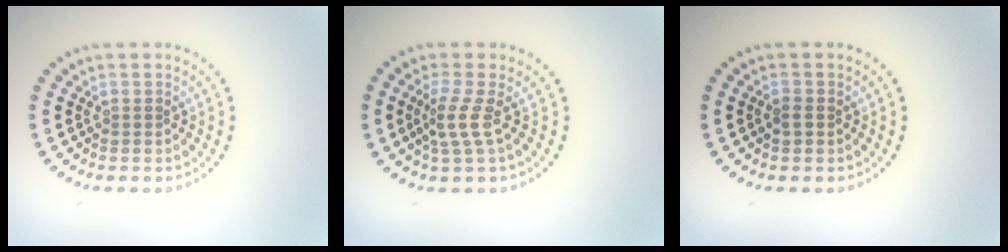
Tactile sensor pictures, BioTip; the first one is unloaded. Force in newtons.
{"total": 2.3, "press": 1.6, "slide": 1.7}
{"total": 1.0, "press": 1.0, "slide": 0.1}